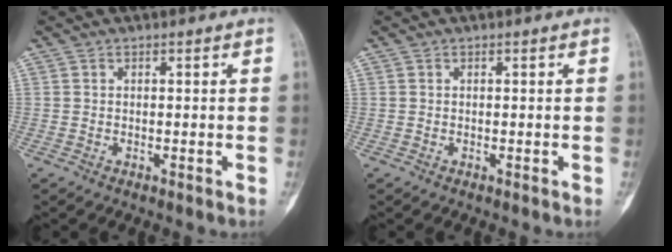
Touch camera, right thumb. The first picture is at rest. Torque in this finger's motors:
{"motor_torque": [0.18, 0.18, 0.00, -0.04, 0.00]}